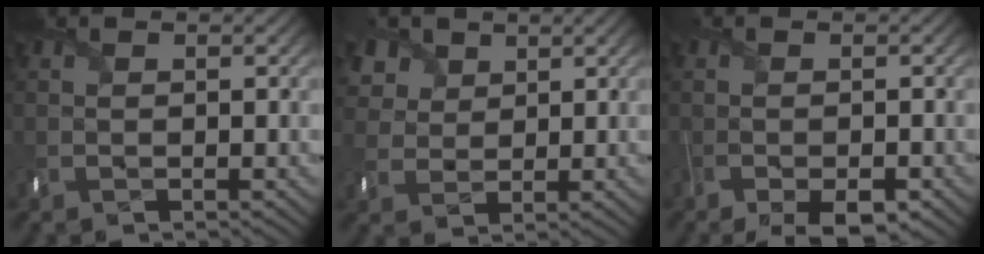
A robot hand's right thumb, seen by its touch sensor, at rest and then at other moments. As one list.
[{"total": 5.0, "force": [3.1, 3.6, 1.7], "torque": [-0.060, 0.008, 0.048]}, {"total": 4.0, "force": [-2.6, 1.5, 2.7], "torque": [-0.057, -0.009, -0.044]}]